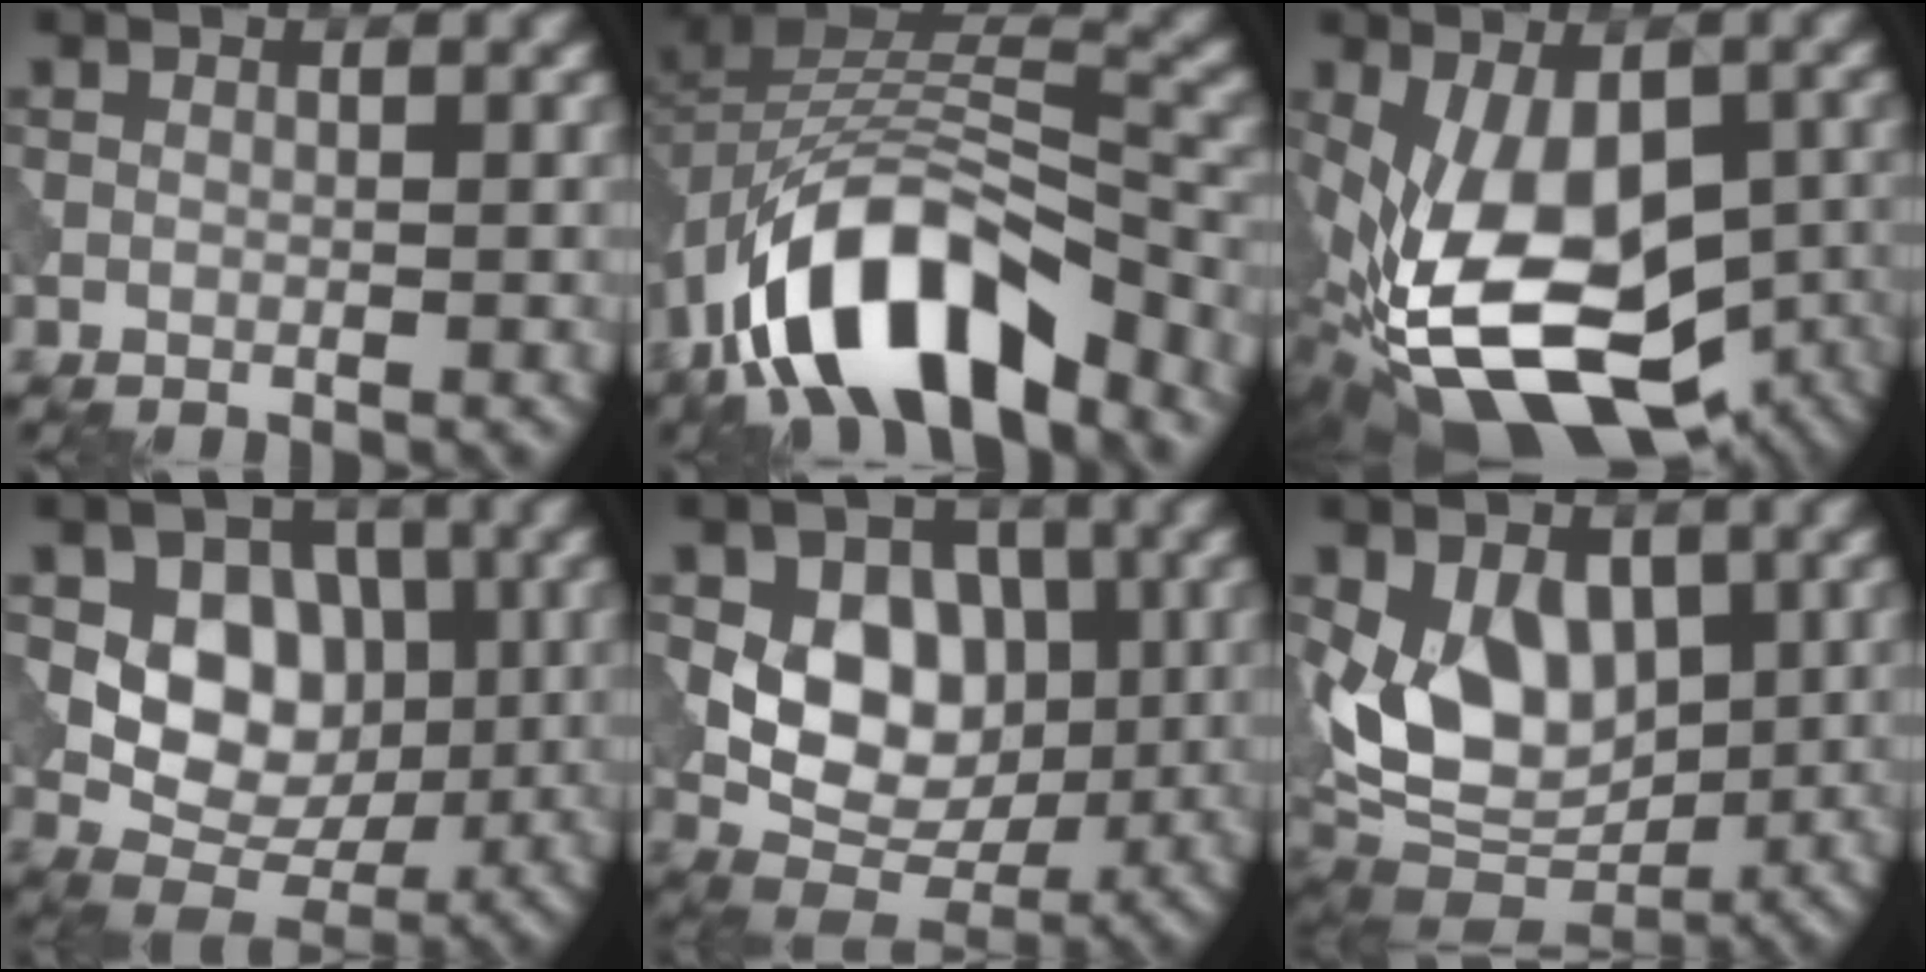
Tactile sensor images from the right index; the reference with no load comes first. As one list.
[{"total": 12.3, "force": [-7.4, 5.5, 8.1], "torque": [-0.135, -0.001, -0.138]}, {"total": 15.6, "force": [-4.5, 8.5, 12.3], "torque": [-0.215, -0.029, -0.063]}, {"total": 7.2, "force": [0.8, 5.6, 4.5], "torque": [-0.068, -0.004, 0.007]}, {"total": 7.8, "force": [0.6, 5.8, 5.2], "torque": [-0.081, -0.004, 0.006]}, {"total": 8.3, "force": [0.8, 5.9, 5.9], "torque": [-0.097, -0.017, 0.014]}]